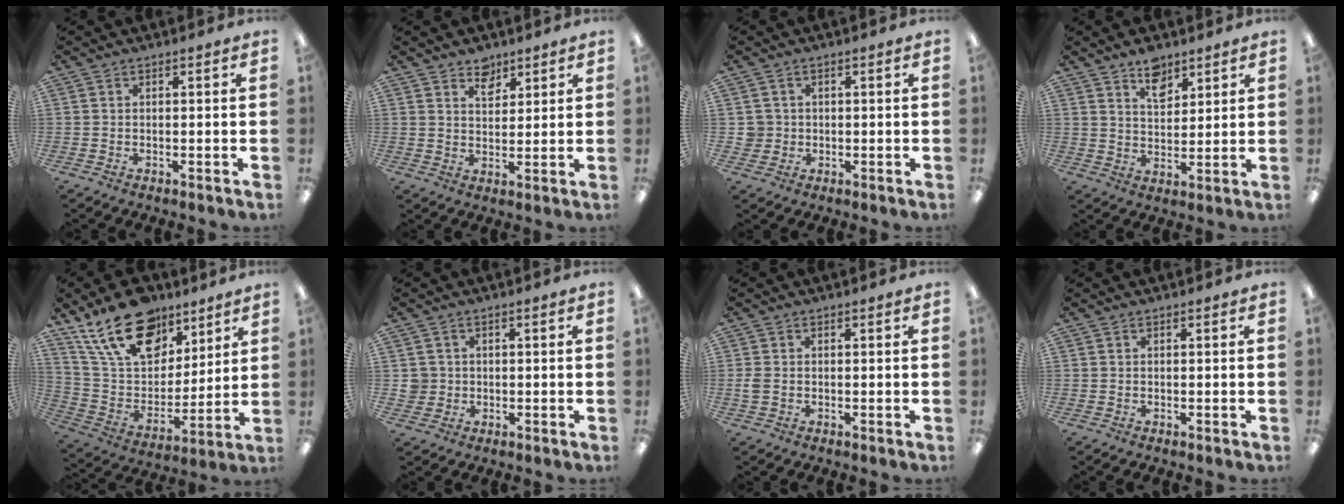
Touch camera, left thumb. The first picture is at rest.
{"total": 5.0, "force": [4.0, 2.8, 1.4], "torque": [-0.007, -0.023, 0.069]}
{"total": 3.0, "force": [0.3, 3.0, 0.0], "torque": [-0.009, 0.006, 0.005]}
{"total": 7.2, "force": [5.3, 3.9, 3.0], "torque": [-0.035, -0.028, 0.091]}
{"total": 20.7, "force": [13.7, 11.8, 10.2], "torque": [-0.189, -0.064, 0.251]}
{"total": 3.3, "force": [0.3, 3.2, 0.2], "torque": [-0.004, 0.003, 0.003]}
{"total": 2.0, "force": [-0.1, 1.3, 1.5], "torque": [-0.035, 0.002, -0.004]}
{"total": 0.0}